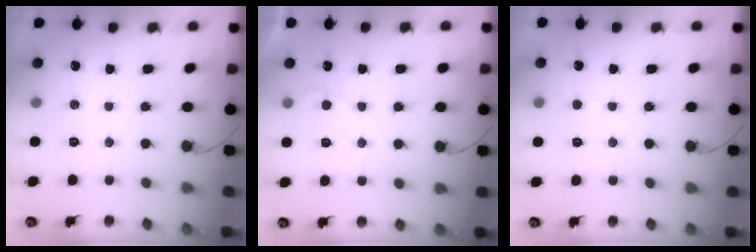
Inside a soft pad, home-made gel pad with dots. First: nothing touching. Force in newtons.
{"total": 2.5, "press": 2.5, "slide": 0.4}
{"total": 1.7, "press": 1.7, "slide": 0.1}